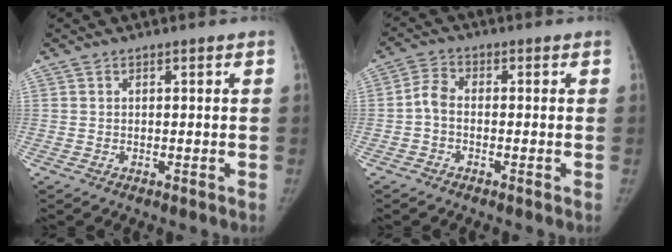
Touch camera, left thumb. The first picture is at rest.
{"total": 3.8, "force": [-1.0, 2.3, 2.8], "torque": [-0.053, 0.015, -0.031]}